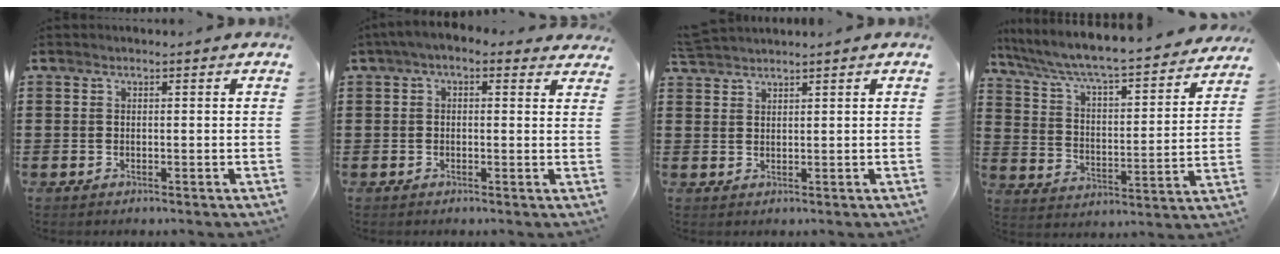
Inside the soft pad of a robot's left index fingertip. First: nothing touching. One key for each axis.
{"total": 2.2, "fx": 0.8, "fy": 1.2, "fz": 1.7, "tx": -0.036, "ty": 0.006, "tz": 0.011}
{"total": 2.2, "fx": 2.2, "fy": 0.1, "fz": -0.1, "tx": -0.005, "ty": -0.001, "tz": 0.044}
{"total": 5.4, "fx": 4.9, "fy": -0.1, "fz": 2.4, "tx": -0.070, "ty": -0.049, "tz": 0.072}